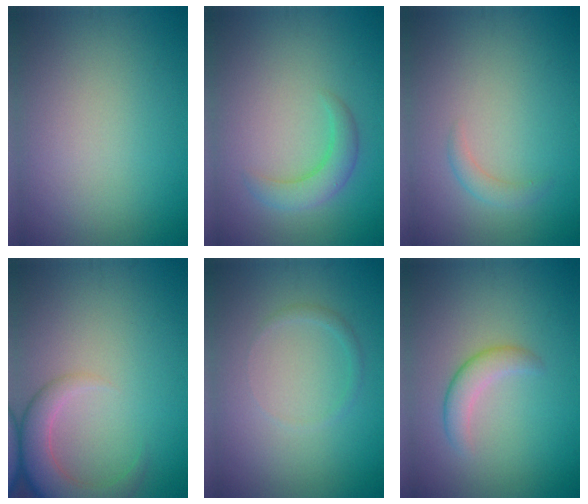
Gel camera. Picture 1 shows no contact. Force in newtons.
{"total": 2.7, "press": 2.7, "slide": 0.1}
{"total": 1.2, "press": 1.2, "slide": 0.1}
{"total": 4.6, "press": 4.6, "slide": 0.5}
{"total": 0.8, "press": 0.8, "slide": 0.1}
{"total": 2.3, "press": 2.3, "slide": 0.1}